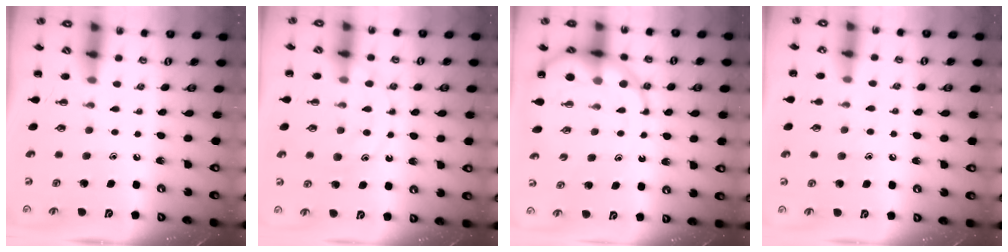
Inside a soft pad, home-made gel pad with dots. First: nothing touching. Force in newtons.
{"total": 13.4, "press": 13.4, "slide": 0.9}
{"total": 11.6, "press": 11.3, "slide": 2.7}
{"total": 6.9, "press": 6.7, "slide": 1.8}